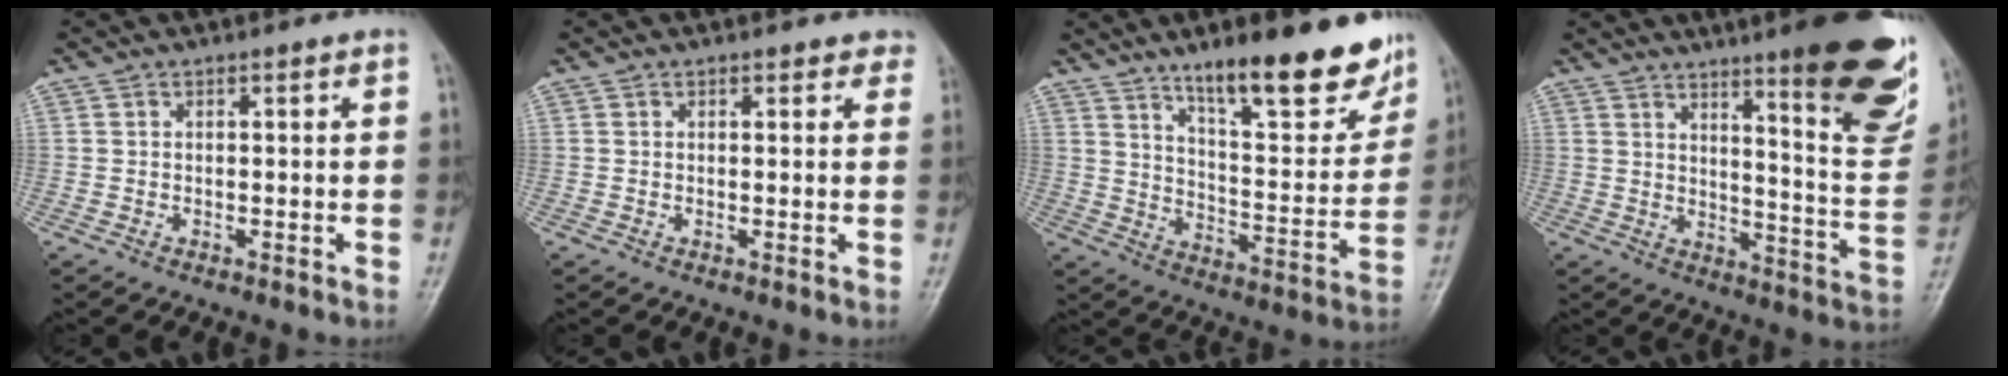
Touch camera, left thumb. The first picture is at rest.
{"total": 2.1, "force": [1.6, 1.2, 0.5], "torque": [0.020, -0.004, 0.008]}
{"total": 19.7, "force": [13.6, 5.5, 13.2], "torque": [-0.147, -0.079, 0.213]}
{"total": 22.1, "force": [12.9, 4.0, 17.5], "torque": [-0.194, -0.079, 0.178]}